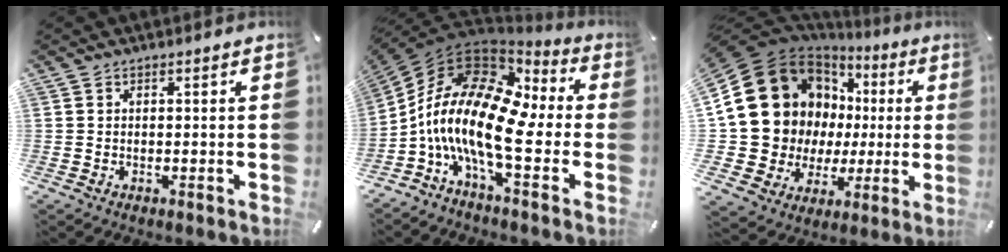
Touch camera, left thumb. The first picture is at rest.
{"total": 18.7, "force": [-4.8, 7.8, 16.3], "torque": [-0.359, -0.013, -0.095]}
{"total": 20.8, "force": [5.2, 17.5, 10.0], "torque": [-0.194, -0.042, 0.131]}